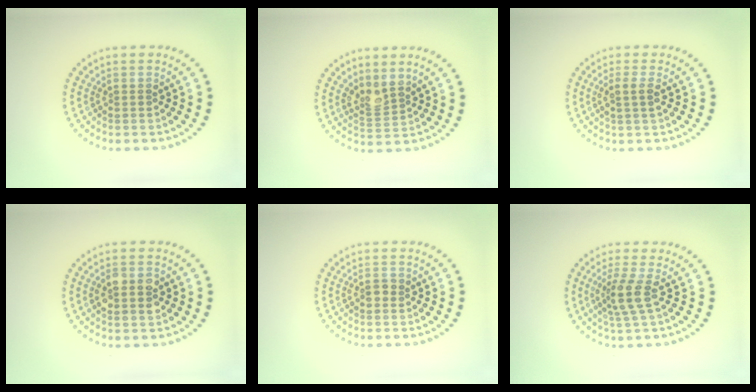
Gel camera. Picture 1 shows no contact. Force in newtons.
{"total": 2.1, "press": 1.6, "slide": 1.4}
{"total": 1.6, "press": 1.4, "slide": 0.8}
{"total": 2.9, "press": 2.9, "slide": 0.3}
{"total": 1.0, "press": 1.0, "slide": 0.1}
{"total": 2.8, "press": 2.1, "slide": 1.8}